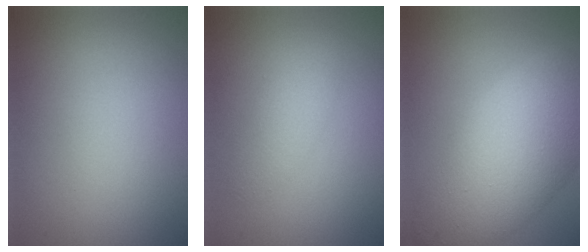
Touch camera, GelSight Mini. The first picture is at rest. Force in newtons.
{"total": 2.0, "press": 2.0, "slide": 0.0}
{"total": 9.9, "press": 9.9, "slide": 0.1}